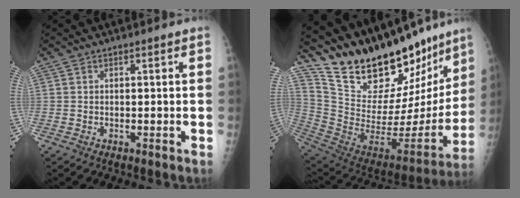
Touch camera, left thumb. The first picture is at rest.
{"total": 33.2, "force": [26.2, 12.3, 16.3], "torque": [-0.233, -0.111, 0.408]}